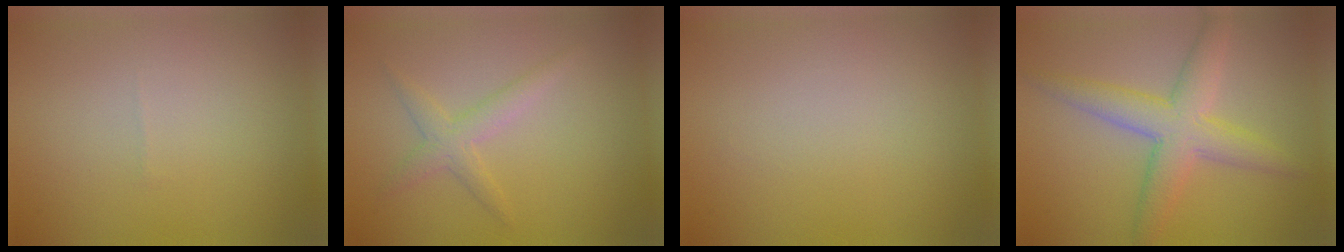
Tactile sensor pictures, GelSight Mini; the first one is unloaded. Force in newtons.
{"total": 2.1, "press": 2.1, "slide": 0.1}
{"total": 0.0}
{"total": 5.3, "press": 5.3, "slide": 0.2}